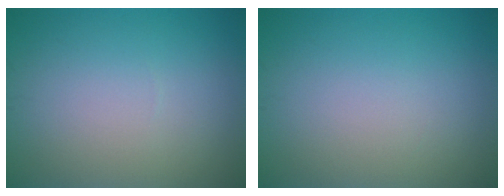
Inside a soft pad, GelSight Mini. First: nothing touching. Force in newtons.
{"total": 0.0}